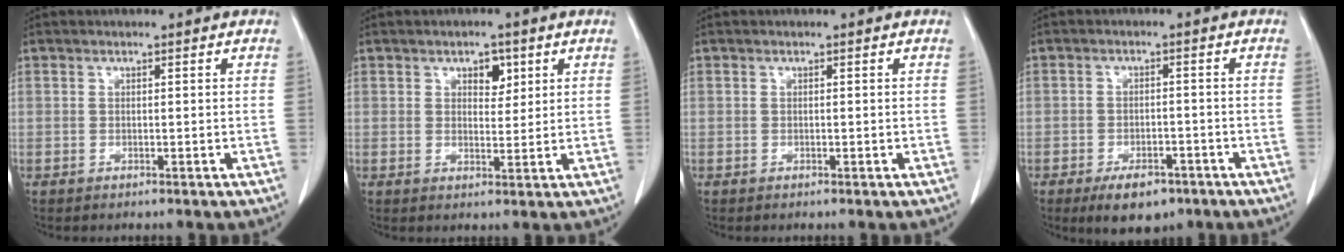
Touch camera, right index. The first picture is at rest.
{"total": 3.4, "force": [1.7, 1.9, 2.2], "torque": [-0.028, 0.002, 0.026]}
{"total": 0.0}
{"total": 6.3, "force": [-4.2, 3.1, 3.6], "torque": [-0.054, 0.000, -0.060]}